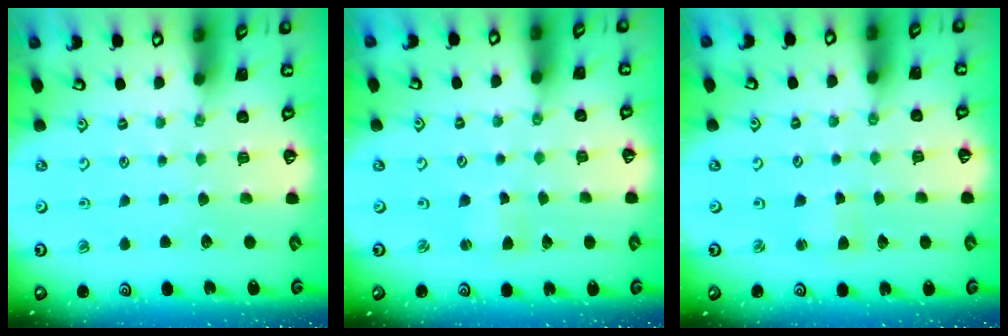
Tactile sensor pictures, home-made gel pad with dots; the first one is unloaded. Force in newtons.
{"total": 2.4, "press": 2.4, "slide": 0.3}
{"total": 2.7, "press": 2.7, "slide": 0.3}